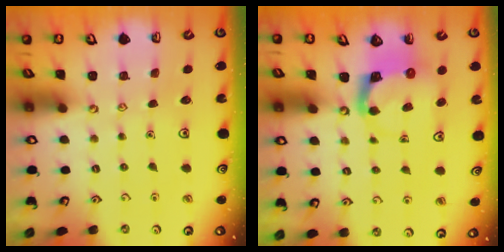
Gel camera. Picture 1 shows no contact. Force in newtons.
{"total": 3.8, "press": 3.8, "slide": 0.6}